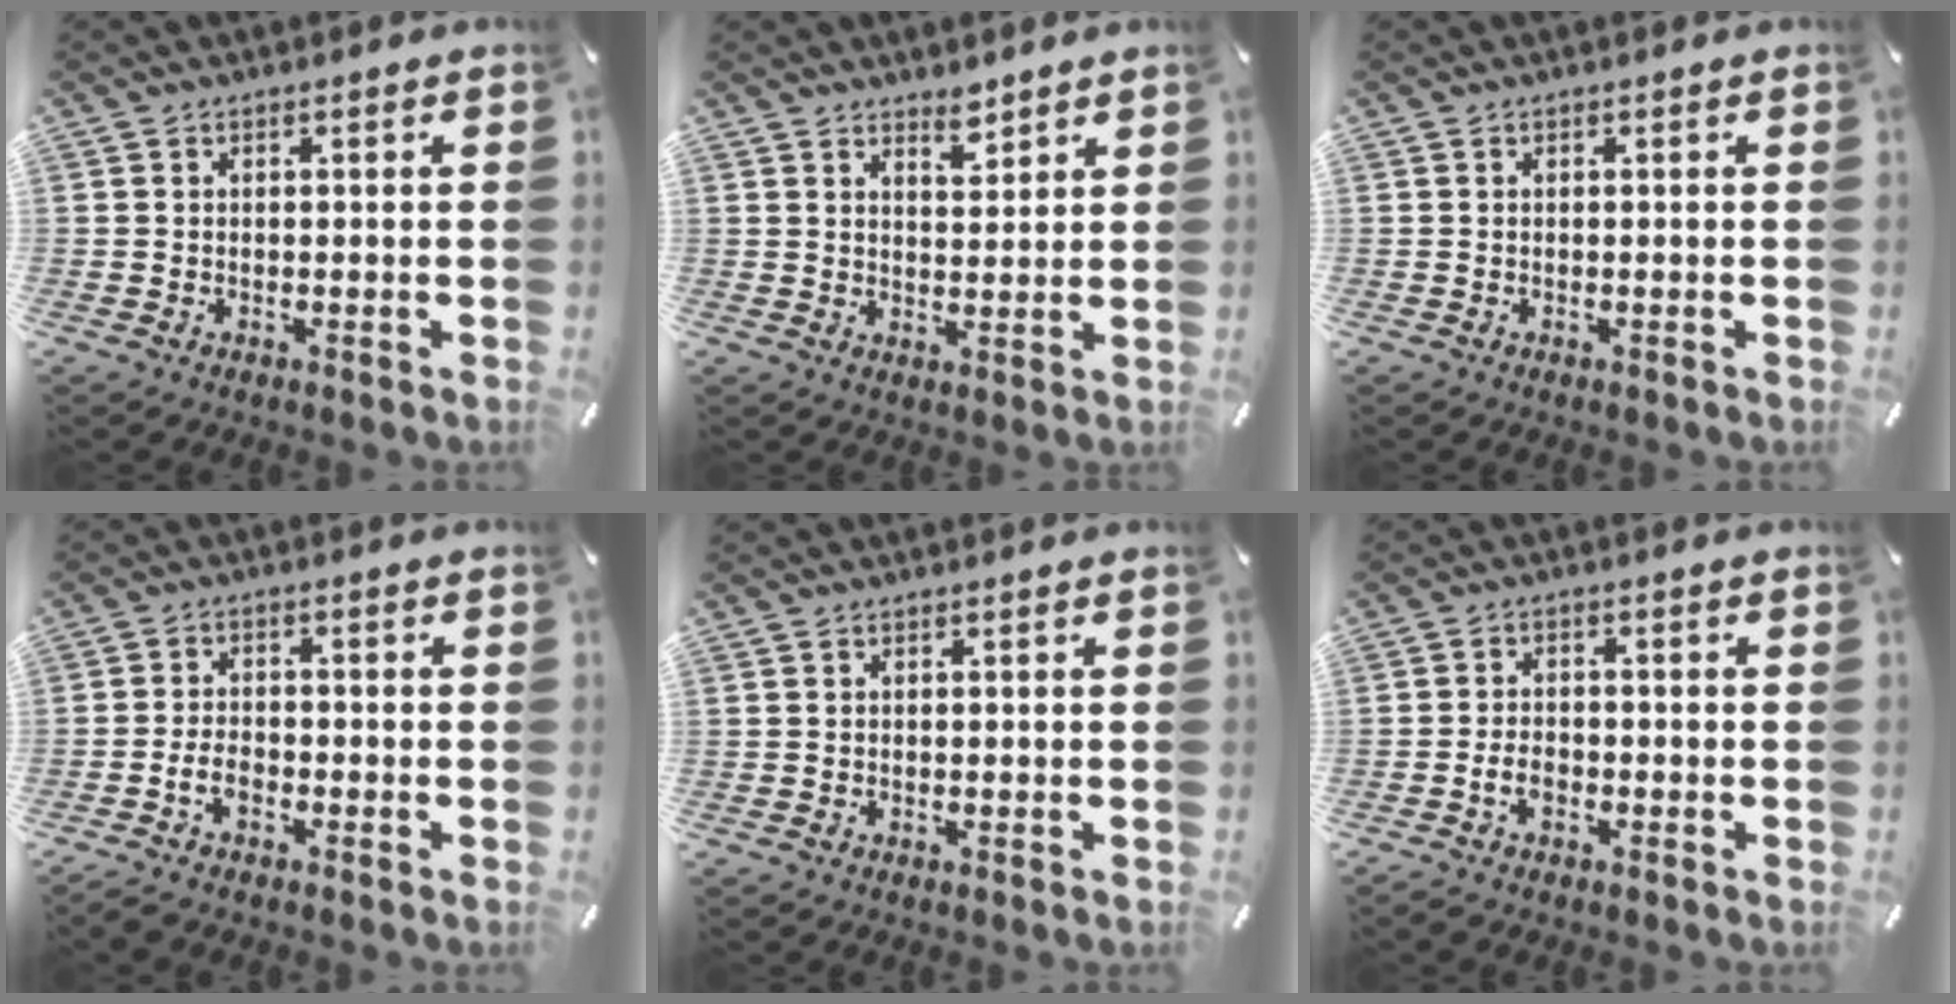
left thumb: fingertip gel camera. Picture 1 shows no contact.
{"total": 4.1, "force": [3.6, 1.6, 0.9], "torque": [-0.001, -0.026, 0.063]}
{"total": 0.0}
{"total": 4.4, "force": [-2.3, 2.2, 3.1], "torque": [-0.071, 0.006, -0.046]}
{"total": 0.0}
{"total": 3.8, "force": [-1.7, 2.2, 2.6], "torque": [-0.051, 0.007, -0.032]}